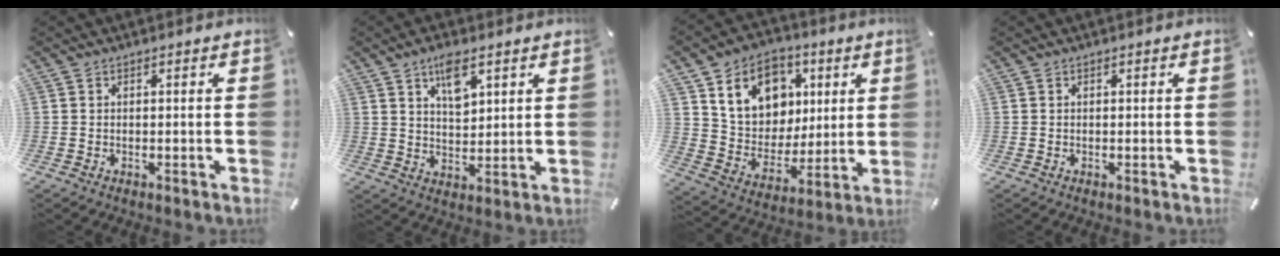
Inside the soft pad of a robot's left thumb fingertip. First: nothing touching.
{"total": 7.3, "force": [4.4, 3.6, 4.6], "torque": [-0.070, -0.017, 0.074]}
{"total": 16.4, "force": [6.7, 13.2, 7.0], "torque": [-0.115, -0.018, 0.133]}
{"total": 0.0}